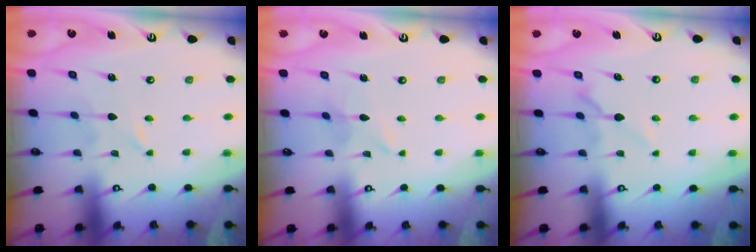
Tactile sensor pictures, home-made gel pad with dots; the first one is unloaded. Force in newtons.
{"total": 2.4, "press": 2.4, "slide": 0.2}
{"total": 5.2, "press": 5.2, "slide": 0.8}